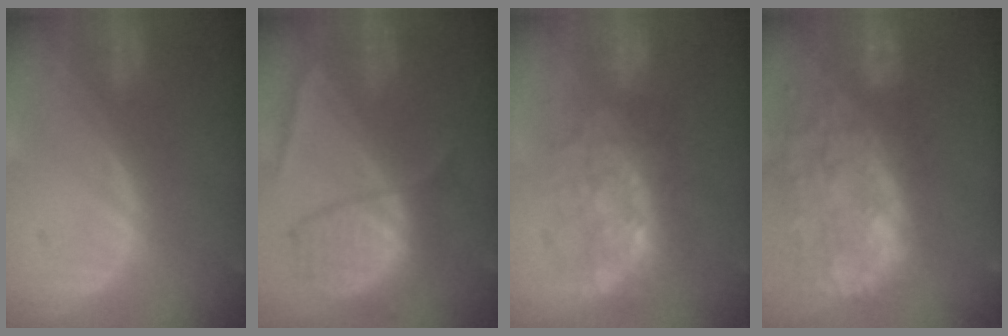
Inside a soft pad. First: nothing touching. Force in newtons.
{"total": 7.3, "press": 7.3, "slide": 0.2}
{"total": 8.8, "press": 7.5, "slide": 4.7}
{"total": 14.5, "press": 11.7, "slide": 8.6}